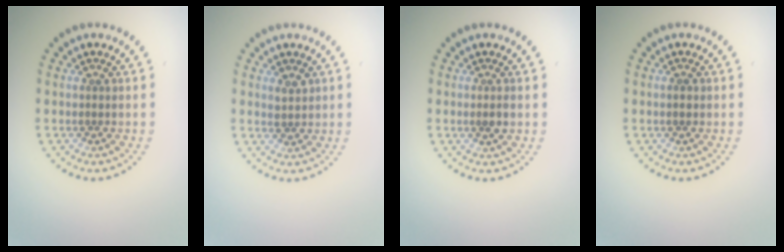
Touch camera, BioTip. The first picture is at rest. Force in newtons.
{"total": 1.3, "press": 1.2, "slide": 0.4}
{"total": 1.2, "press": 1.1, "slide": 0.4}
{"total": 0.9, "press": 0.9, "slide": 0.0}